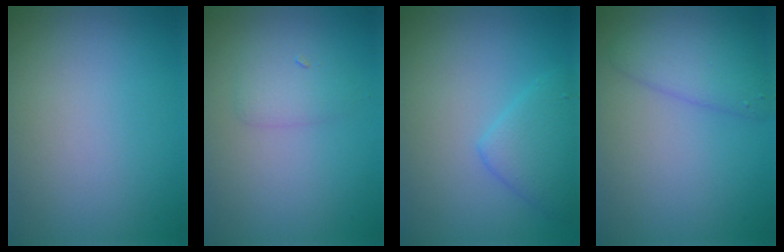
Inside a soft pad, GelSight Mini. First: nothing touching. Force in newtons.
{"total": 1.7, "press": 1.7, "slide": 0.1}
{"total": 2.8, "press": 2.8, "slide": 0.2}
{"total": 3.4, "press": 3.4, "slide": 0.2}